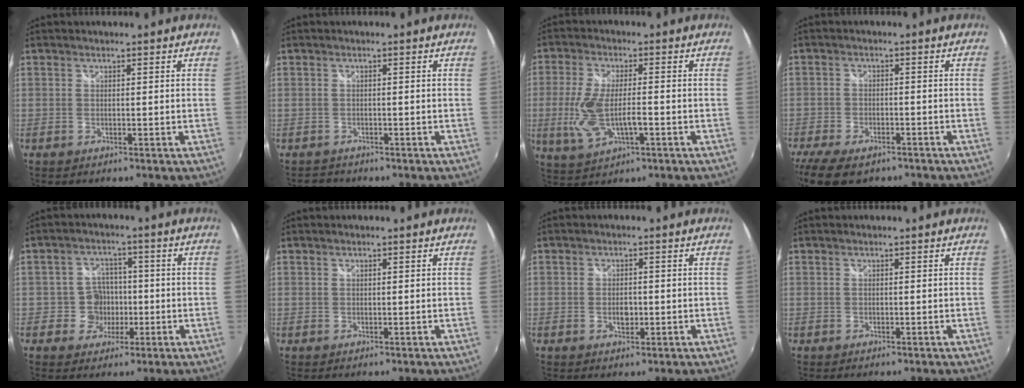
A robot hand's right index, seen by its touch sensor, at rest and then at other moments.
{"total": 1.8, "force": [-1.6, 0.8, -0.1], "torque": [-0.003, -0.002, -0.026]}
{"total": 10.4, "force": [-2.3, 4.1, 9.3], "torque": [-0.196, -0.012, -0.039]}
{"total": 10.7, "force": [-7.9, 4.8, 5.4], "torque": [-0.140, -0.028, -0.137]}
{"total": 5.5, "force": [-1.4, 5.3, 0.7], "torque": [-0.010, 0.014, -0.021]}
{"total": 0.0}
{"total": 2.5, "force": [-0.5, 1.6, 1.8], "torque": [-0.030, -0.001, -0.010]}
{"total": 0.0}